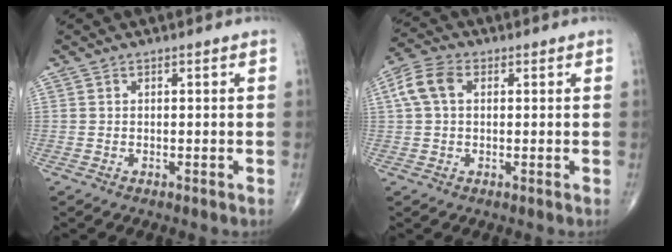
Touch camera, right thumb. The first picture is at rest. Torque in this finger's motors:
{"motor_torque": [0.27, 0.41, 0.58, 0.08, 0.02]}